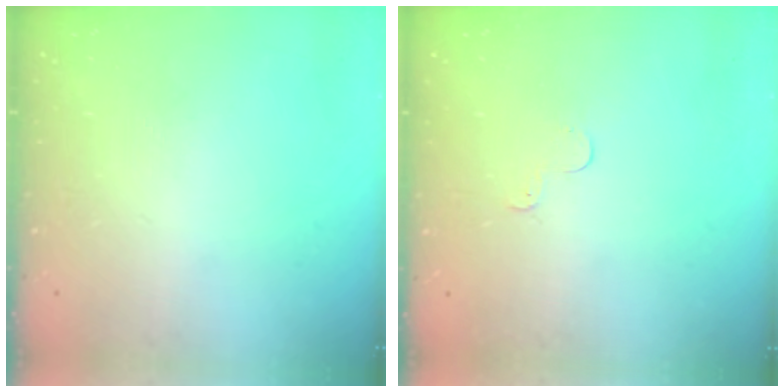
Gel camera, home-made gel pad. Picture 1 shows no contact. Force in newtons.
{"total": 2.9, "press": 2.8, "slide": 0.3}